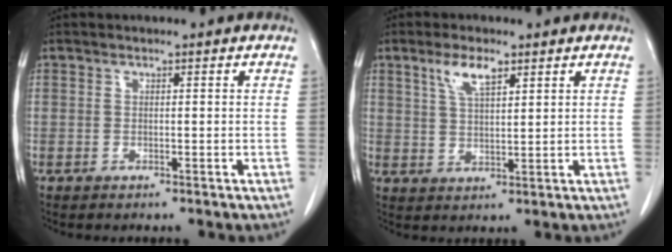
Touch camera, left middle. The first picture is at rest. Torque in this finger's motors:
{"motor_torque": [0.36, -0.01, 0.02, 0.01]}